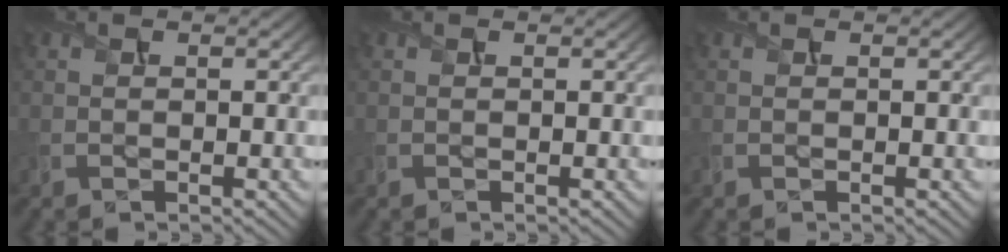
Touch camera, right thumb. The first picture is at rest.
{"total": 0.0}
{"total": 0.0}